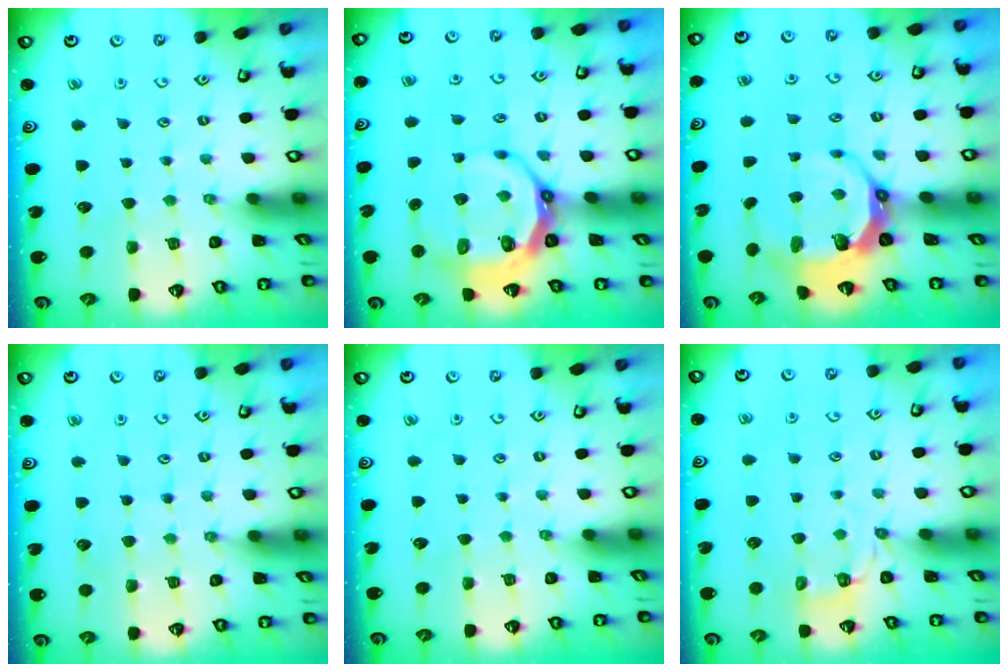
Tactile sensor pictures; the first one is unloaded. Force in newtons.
{"total": 10.3, "press": 9.6, "slide": 3.9}
{"total": 7.6, "press": 6.2, "slide": 4.3}
{"total": 5.2, "press": 5.1, "slide": 0.7}
{"total": 0.0}
{"total": 2.7, "press": 1.4, "slide": 2.3}